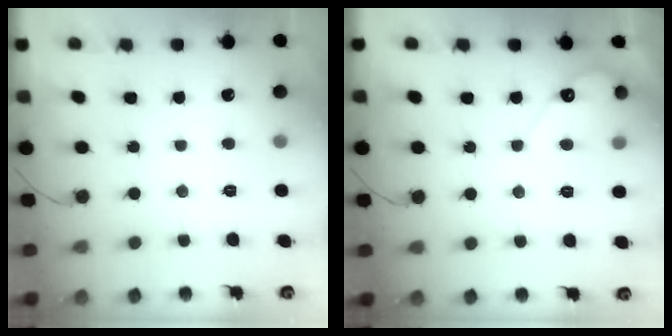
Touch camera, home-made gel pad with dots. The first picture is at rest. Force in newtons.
{"total": 4.7, "press": 4.7, "slide": 0.3}